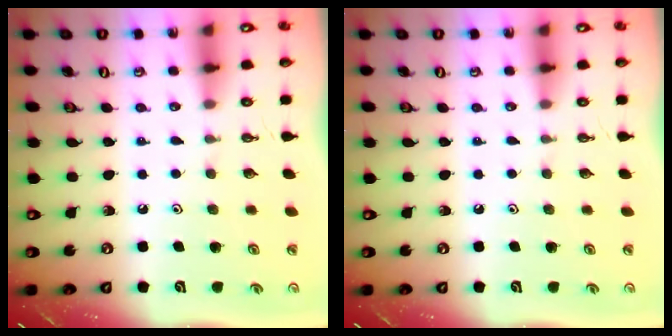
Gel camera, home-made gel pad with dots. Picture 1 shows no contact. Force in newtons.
{"total": 0.0}